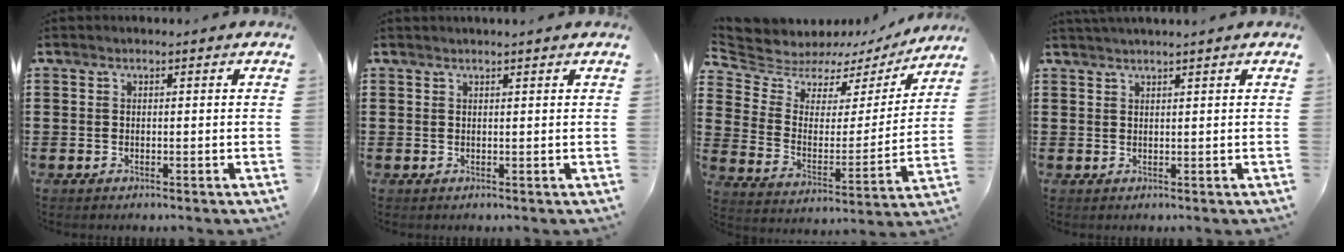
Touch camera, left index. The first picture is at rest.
{"total": 0.7, "force": [0.6, -0.1, 0.3], "torque": [-0.006, -0.003, 0.013]}
{"total": 5.9, "force": [5.3, 2.5, 0.5], "torque": [-0.051, -0.037, 0.090]}
{"total": 1.2, "force": [1.0, -0.2, 0.4], "torque": [-0.009, -0.001, 0.020]}